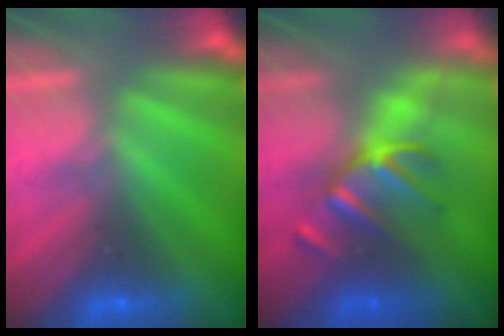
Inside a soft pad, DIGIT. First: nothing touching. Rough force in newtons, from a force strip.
{"total": 2.9}